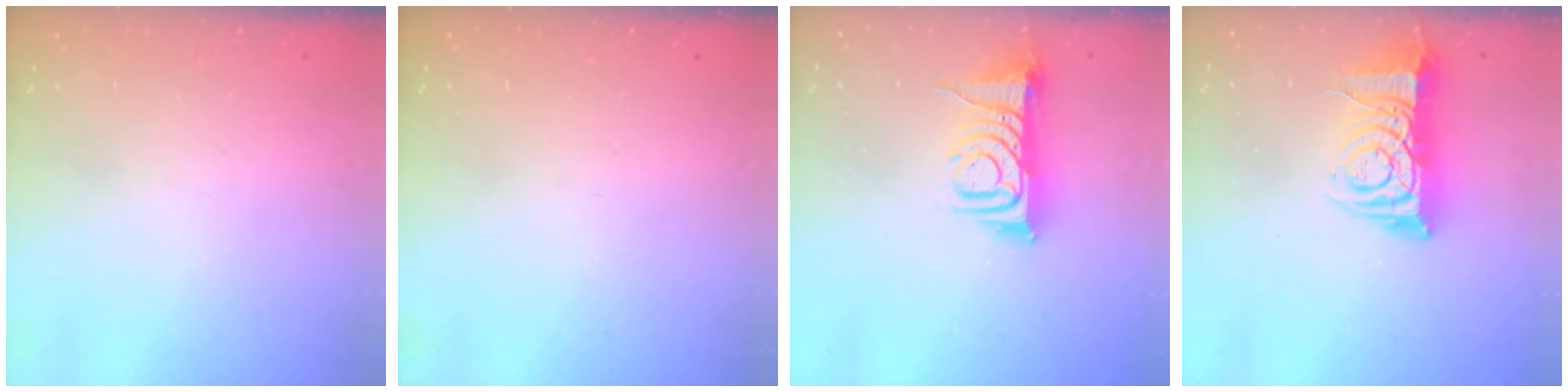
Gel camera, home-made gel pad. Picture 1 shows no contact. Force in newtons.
{"total": 0.0}
{"total": 9.4, "press": 9.4, "slide": 1.1}
{"total": 10.2, "press": 10.1, "slide": 1.3}